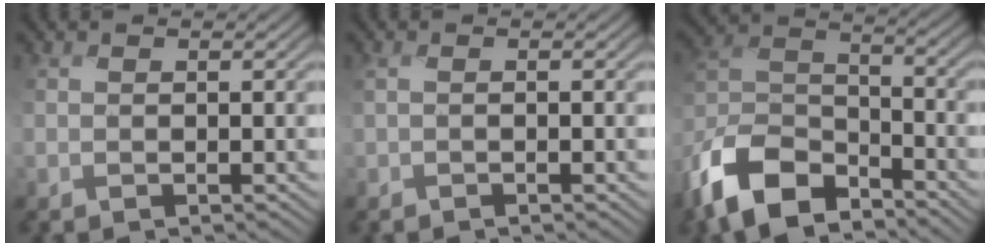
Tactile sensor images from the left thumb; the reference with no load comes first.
{"total": 1.2, "force": [-0.2, 0.4, 1.1], "torque": [-0.027, -0.002, -0.005]}
{"total": 12.3, "force": [-8.8, 5.5, 6.6], "torque": [-0.148, -0.007, -0.190]}